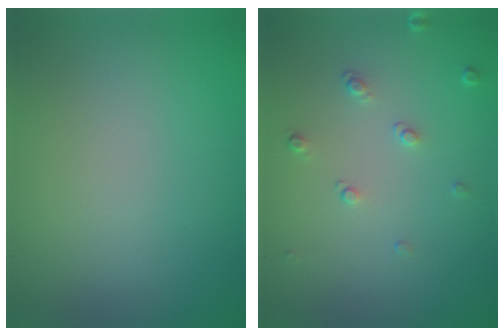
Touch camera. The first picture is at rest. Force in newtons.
{"total": 1.1, "press": 0.8, "slide": 0.8}